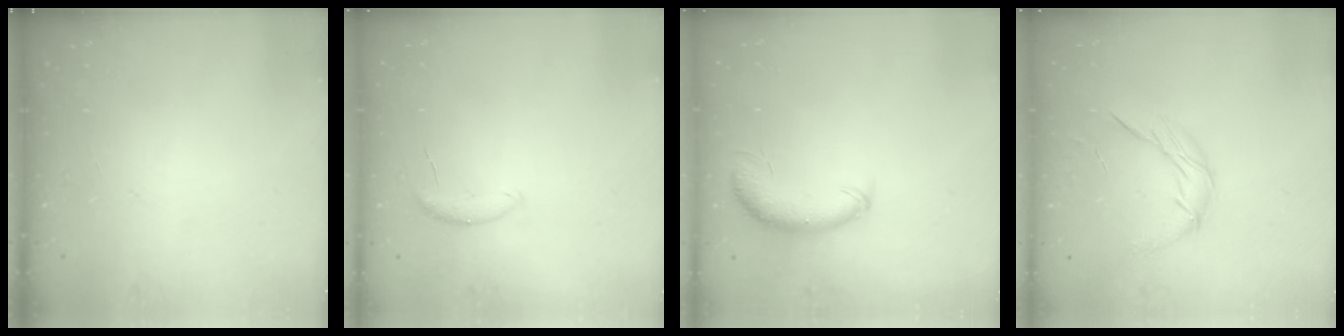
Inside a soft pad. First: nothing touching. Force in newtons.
{"total": 5.5, "press": 5.5, "slide": 0.5}
{"total": 8.7, "press": 8.6, "slide": 1.6}
{"total": 7.9, "press": 7.9, "slide": 0.2}